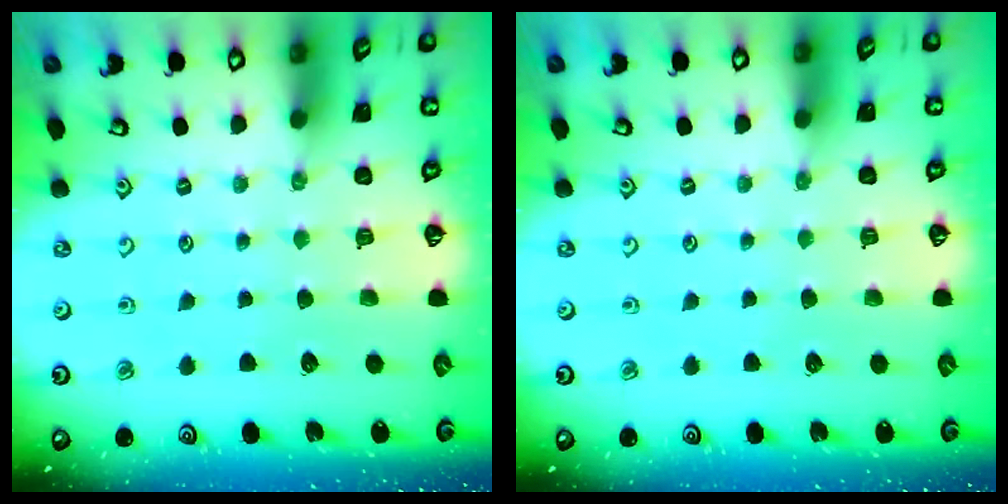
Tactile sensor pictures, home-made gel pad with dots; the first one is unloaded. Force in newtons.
{"total": 0.0}